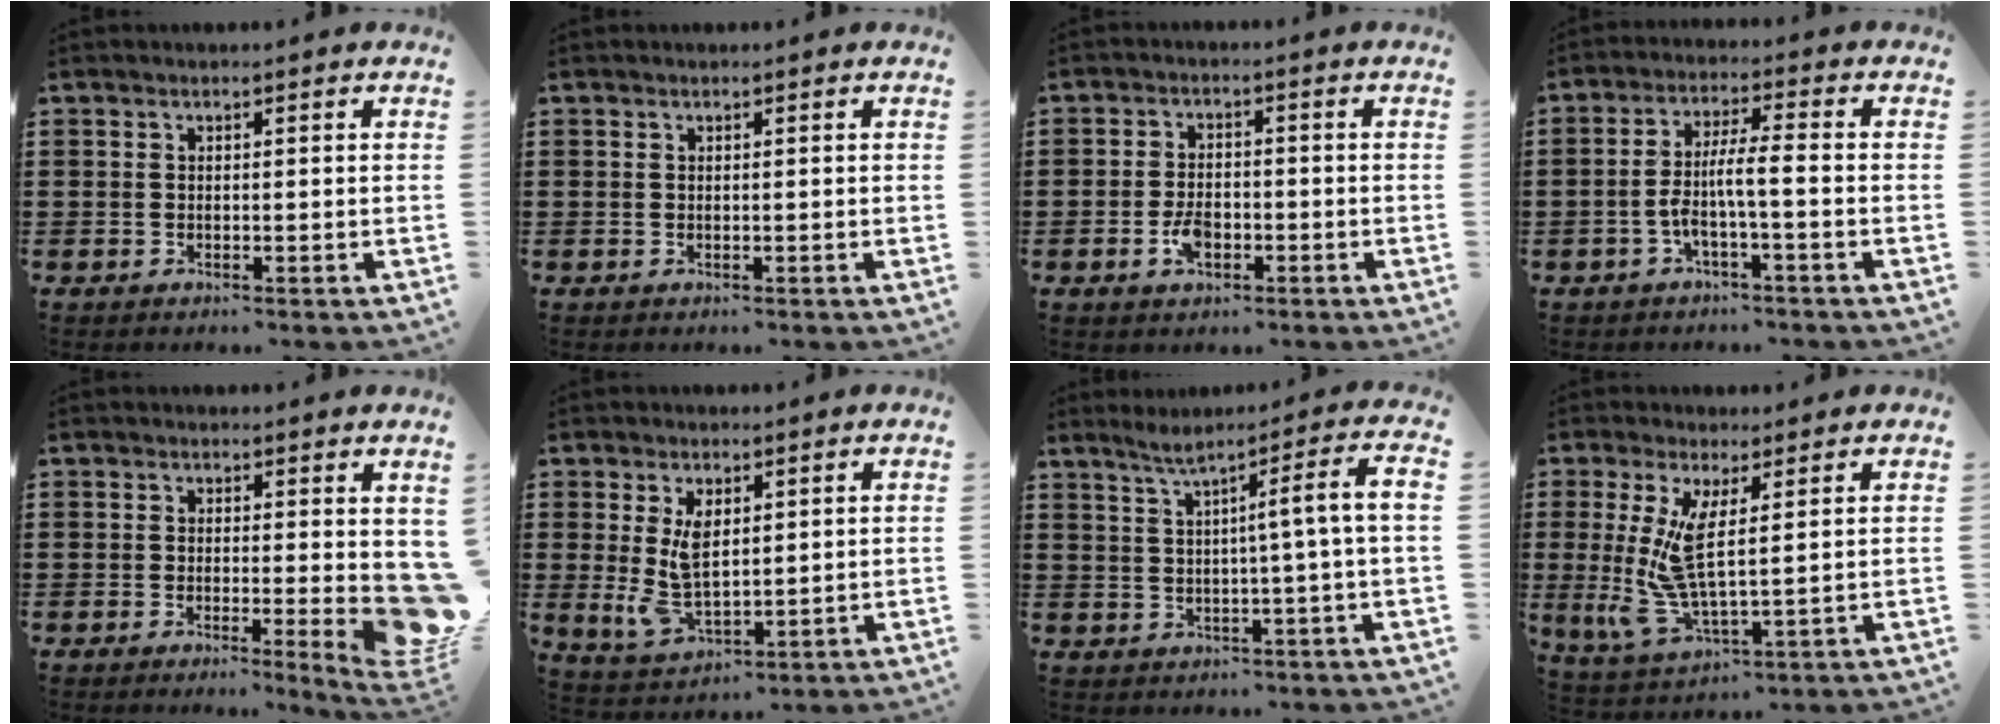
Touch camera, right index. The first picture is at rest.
{"total": 0.0}
{"total": 3.7, "force": [-1.6, 2.0, 2.7], "torque": [-0.060, -0.001, -0.031]}
{"total": 5.5, "force": [-1.8, 0.5, 5.2], "torque": [-0.115, -0.004, -0.042]}
{"total": 4.8, "force": [-0.1, 2.0, 4.3], "torque": [-0.046, -0.011, 0.002]}
{"total": 6.7, "force": [1.3, 3.6, 5.5], "torque": [-0.109, 0.001, 0.023]}
{"total": 6.4, "force": [0.9, -1.2, 6.2], "torque": [-0.108, -0.008, 0.005]}
{"total": 8.8, "force": [2.3, 2.4, 8.1], "torque": [-0.182, -0.024, 0.038]}